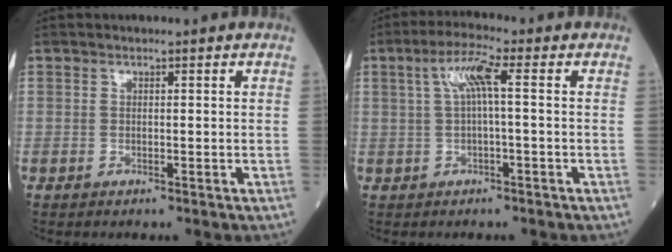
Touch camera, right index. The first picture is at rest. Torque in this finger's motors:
{"motor_torque": [0.76, 0.22, 0.37, 0.11]}